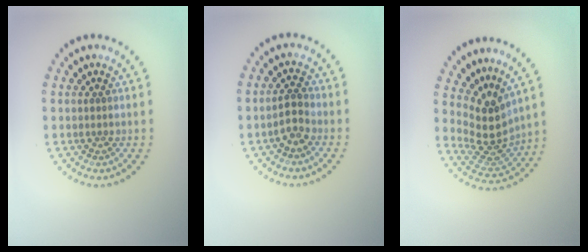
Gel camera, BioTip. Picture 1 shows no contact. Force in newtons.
{"total": 1.9, "press": 1.7, "slide": 0.7}
{"total": 3.9, "press": 2.8, "slide": 2.8}